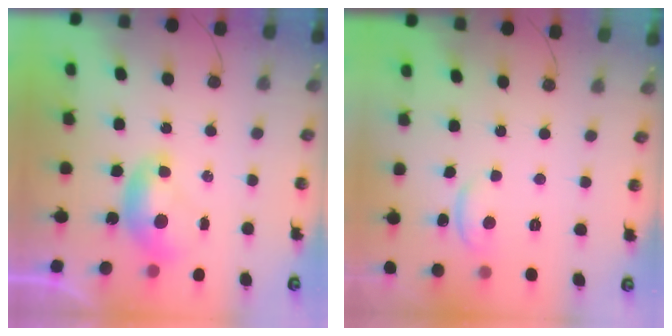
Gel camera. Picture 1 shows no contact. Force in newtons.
{"total": 0.5, "press": 0.1, "slide": 0.5}